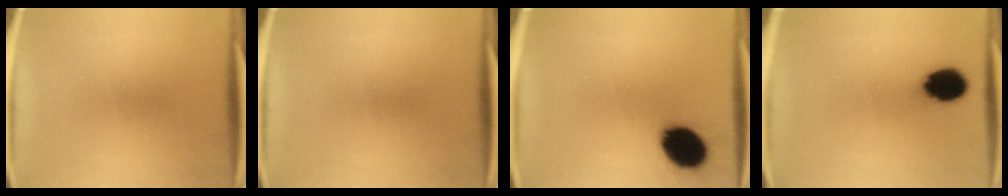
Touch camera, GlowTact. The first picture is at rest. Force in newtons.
{"total": 0.0}
{"total": 13.0}
{"total": 9.4}